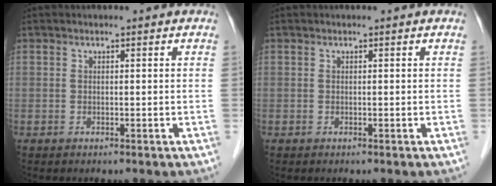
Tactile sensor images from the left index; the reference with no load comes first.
{"total": 0.0}